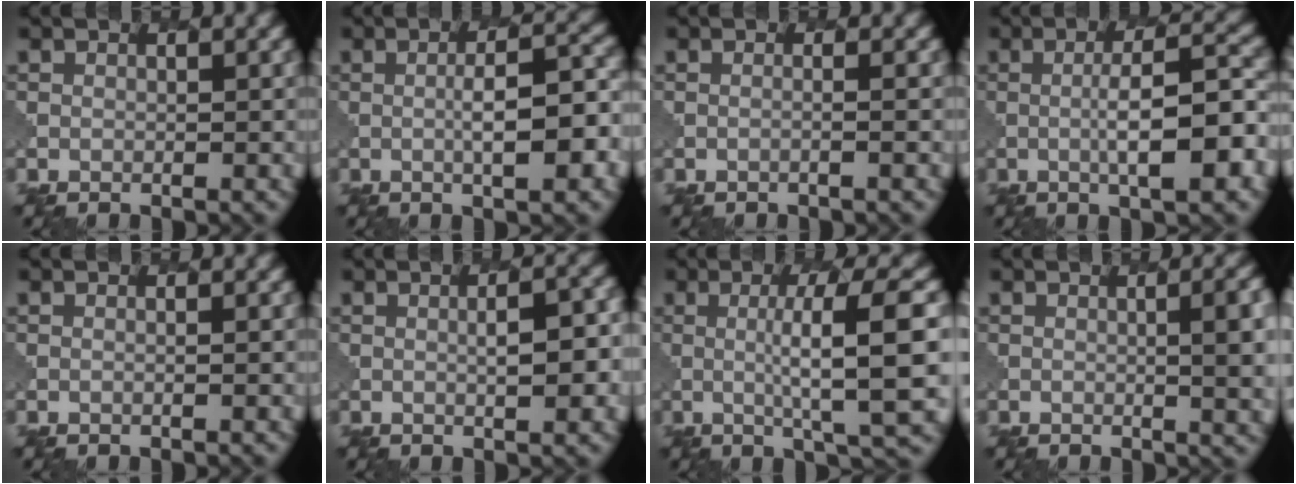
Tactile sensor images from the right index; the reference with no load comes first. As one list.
[{"total": 5.8, "force": [-0.4, 1.3, 5.6], "torque": [-0.087, 0.008, -0.010]}, {"total": 1.0, "force": [0.1, 0.2, 1.0], "torque": [-0.012, -0.001, -0.023]}, {"total": 7.3, "force": [-0.7, 1.5, 7.1], "torque": [-0.109, 0.009, -0.019]}, {"total": 0.5, "force": [0.3, 0.1, 0.4], "torque": [-0.004, 0.001, -0.010]}, {"total": 4.3, "force": [0.5, 1.0, 4.1], "torque": [-0.056, 0.007, 0.008]}, {"total": 9.6, "force": [0.8, 1.8, 9.4], "torque": [-0.126, 0.000, 0.009]}, {"total": 6.8, "force": [0.5, 2.7, 6.2], "torque": [-0.049, 0.006, 0.005]}]